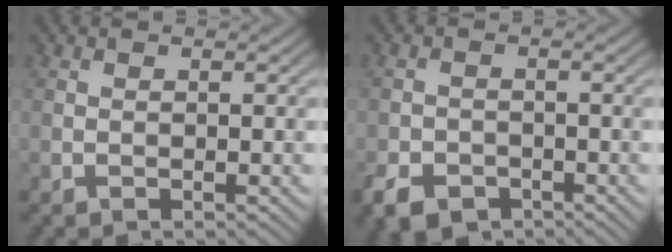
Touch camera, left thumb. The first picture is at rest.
{"total": 4.1, "force": [-2.7, 2.6, 1.8], "torque": [-0.039, -0.009, -0.053]}